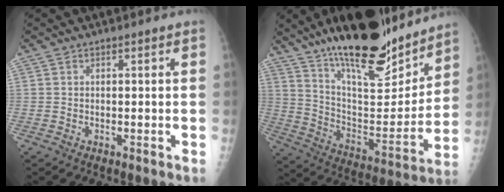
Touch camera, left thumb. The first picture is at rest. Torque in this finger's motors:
{"motor_torque": [0.73, 0.39, 0.29, -0.23, 0.14]}